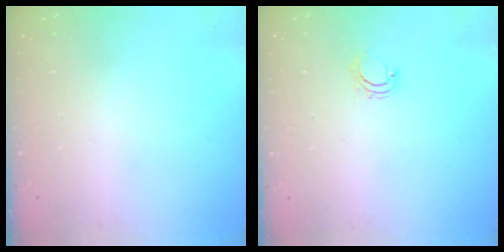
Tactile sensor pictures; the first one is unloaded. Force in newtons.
{"total": 4.3, "press": 4.2, "slide": 0.6}